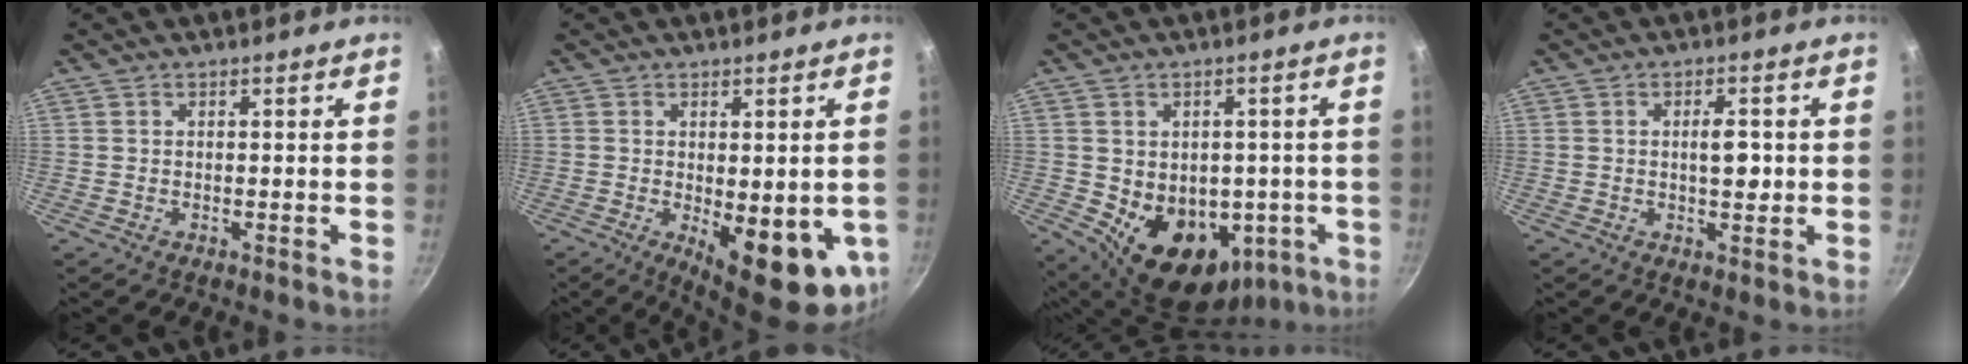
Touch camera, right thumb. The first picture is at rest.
{"total": 14.5, "force": [-2.9, 5.7, 13.0], "torque": [-0.143, -0.018, -0.025]}
{"total": 15.5, "force": [-2.9, 11.8, 9.7], "torque": [-0.109, 0.000, -0.010]}
{"total": 4.8, "force": [0.1, 2.1, 4.3], "torque": [-0.054, -0.002, -0.001]}